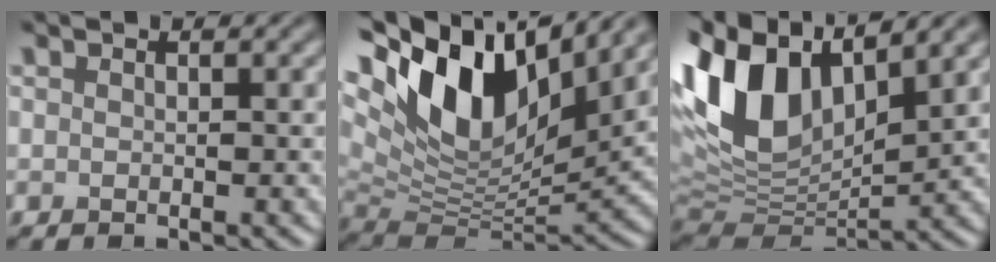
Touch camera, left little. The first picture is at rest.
{"total": 14.0, "force": [7.0, 6.9, 10.0], "torque": [-0.185, 0.027, 0.121]}
{"total": 12.2, "force": [5.3, 6.6, 8.9], "torque": [-0.197, 0.019, 0.094]}